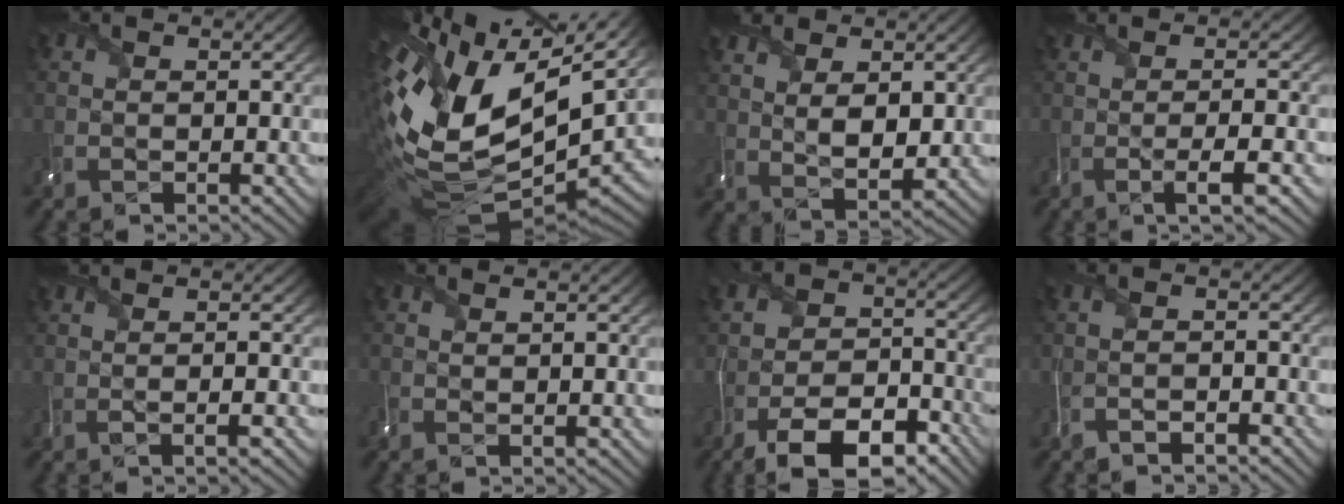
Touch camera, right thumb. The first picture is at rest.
{"total": 18.5, "force": [1.8, 10.9, 14.9], "torque": [-0.309, -0.047, 0.052]}
{"total": 6.8, "force": [3.0, 3.8, 4.7], "torque": [-0.111, -0.001, 0.055]}
{"total": 3.5, "force": [-1.4, -0.2, 3.1], "torque": [-0.047, 0.007, -0.030]}
{"total": 1.2, "force": [-0.7, -0.4, 0.9], "torque": [-0.011, 0.000, -0.024]}
{"total": 0.6, "force": [0.0, 0.4, 0.4], "torque": [-0.009, 0.000, 0.000]}
{"total": 11.3, "force": [-7.9, 5.1, 6.3], "torque": [-0.092, -0.007, -0.150]}
{"total": 2.4, "force": [-2.4, -0.4, 0.1], "torque": [0.004, -0.002, -0.052]}